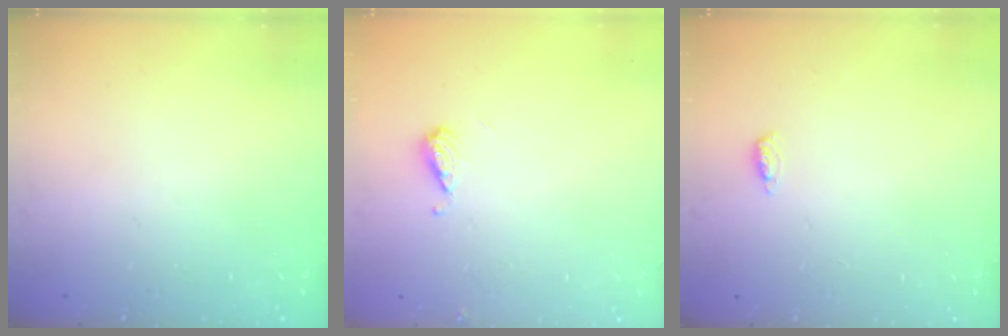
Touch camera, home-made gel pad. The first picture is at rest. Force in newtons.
{"total": 6.2, "press": 6.2, "slide": 0.8}
{"total": 4.4, "press": 4.1, "slide": 1.5}